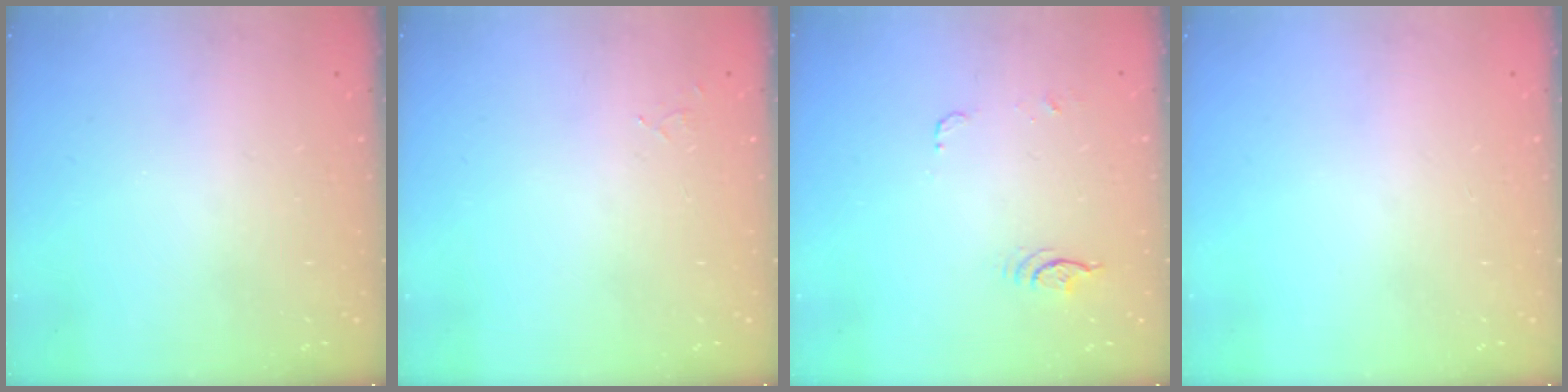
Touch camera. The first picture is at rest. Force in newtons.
{"total": 5.2, "press": 5.2, "slide": 0.4}
{"total": 14.3, "press": 5.9, "slide": 13.1}
{"total": 0.0}